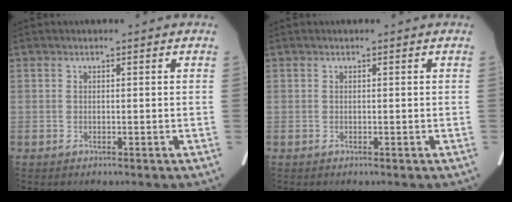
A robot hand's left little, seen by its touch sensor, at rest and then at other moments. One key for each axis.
{"total": 0.0}